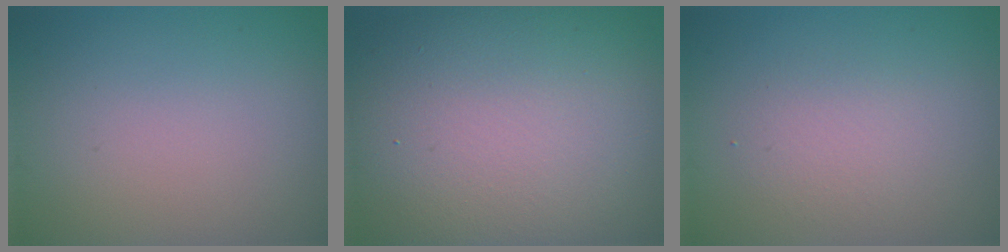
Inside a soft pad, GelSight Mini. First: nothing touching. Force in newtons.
{"total": 16.3, "press": 16.2, "slide": 1.1}
{"total": 2.0, "press": 2.0, "slide": 0.1}